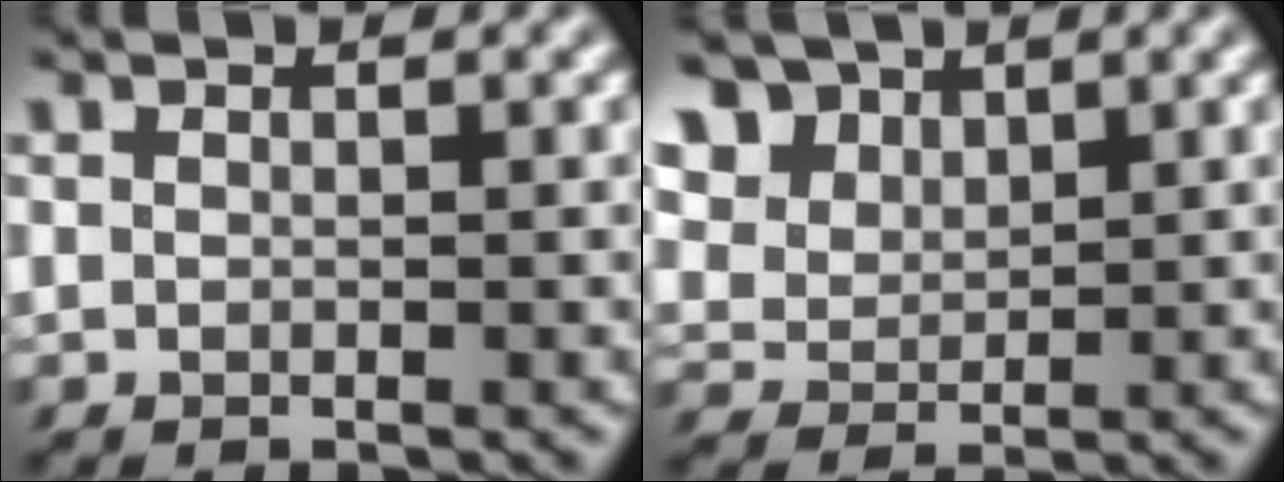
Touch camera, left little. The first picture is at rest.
{"total": 5.6, "force": [3.0, 3.5, 3.2], "torque": [-0.073, 0.020, 0.029]}